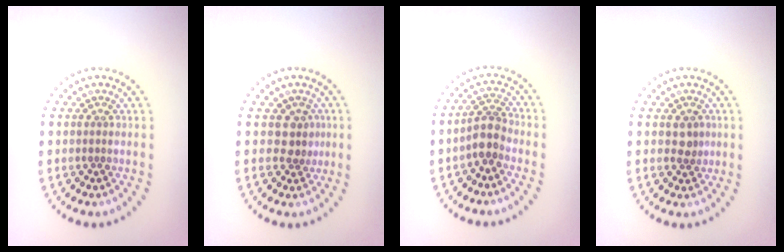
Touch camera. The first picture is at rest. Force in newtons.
{"total": 2.0, "press": 1.6, "slide": 1.1}
{"total": 2.7, "press": 2.2, "slide": 1.5}
{"total": 1.5, "press": 1.3, "slide": 0.6}